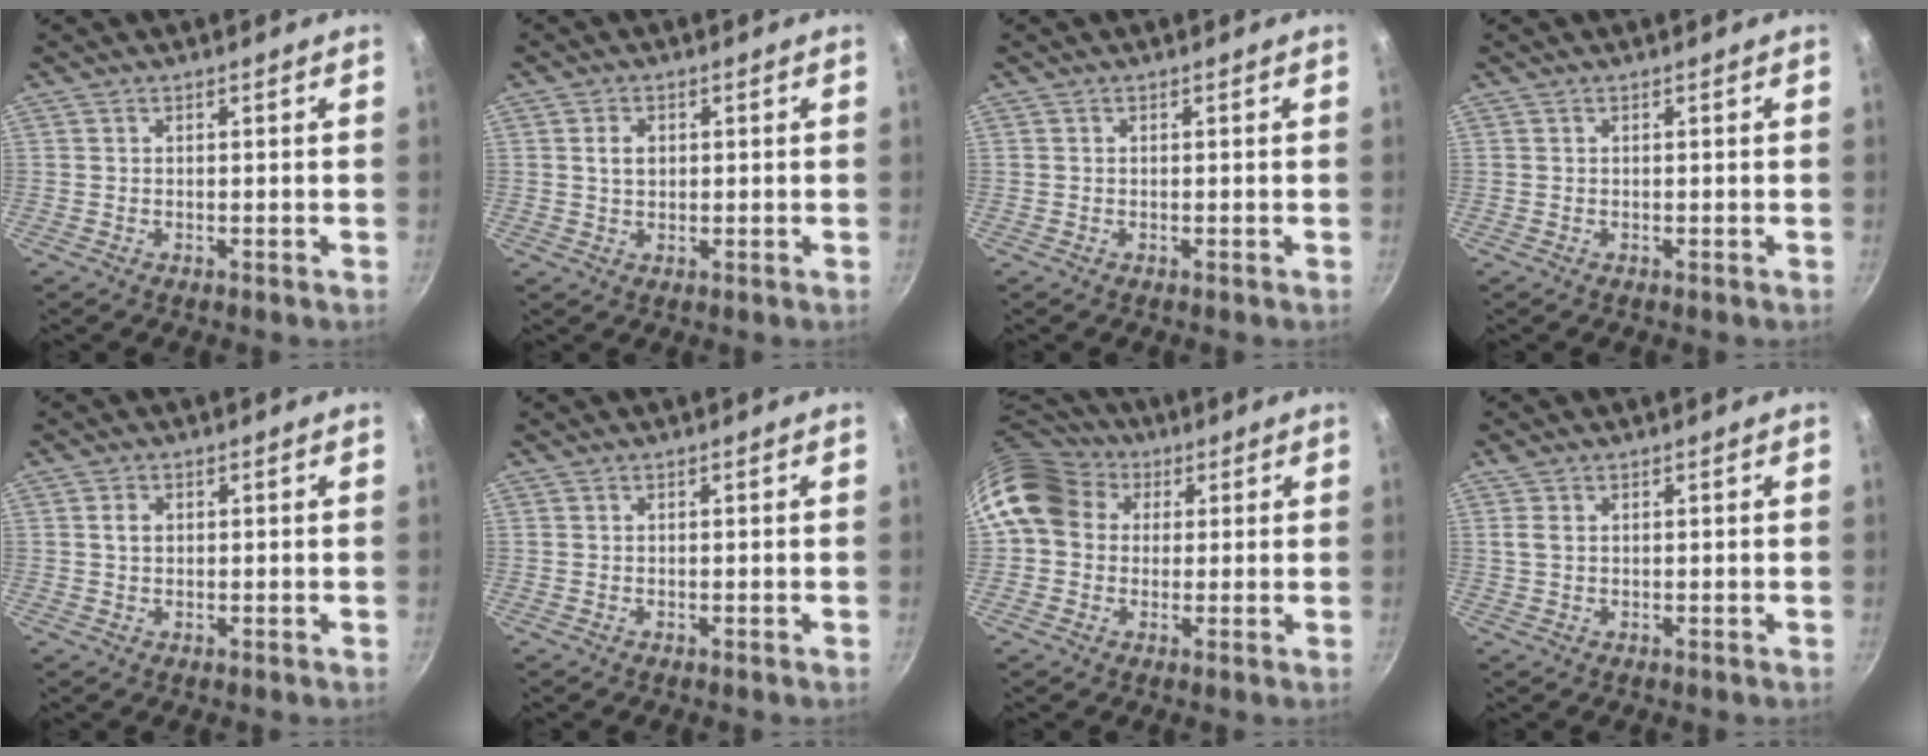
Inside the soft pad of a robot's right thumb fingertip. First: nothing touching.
{"total": 2.9, "force": [0.5, 2.1, 1.9], "torque": [-0.024, 0.001, 0.011]}
{"total": 0.0}
{"total": 0.0}
{"total": 2.0, "force": [0.4, 1.5, 1.3], "torque": [-0.017, 0.004, 0.007]}
{"total": 0.0}
{"total": 13.4, "force": [3.6, 11.1, 6.4], "torque": [-0.098, 0.026, 0.052]}
{"total": 1.8, "force": [0.6, 1.0, 1.3], "torque": [-0.028, 0.002, 0.013]}